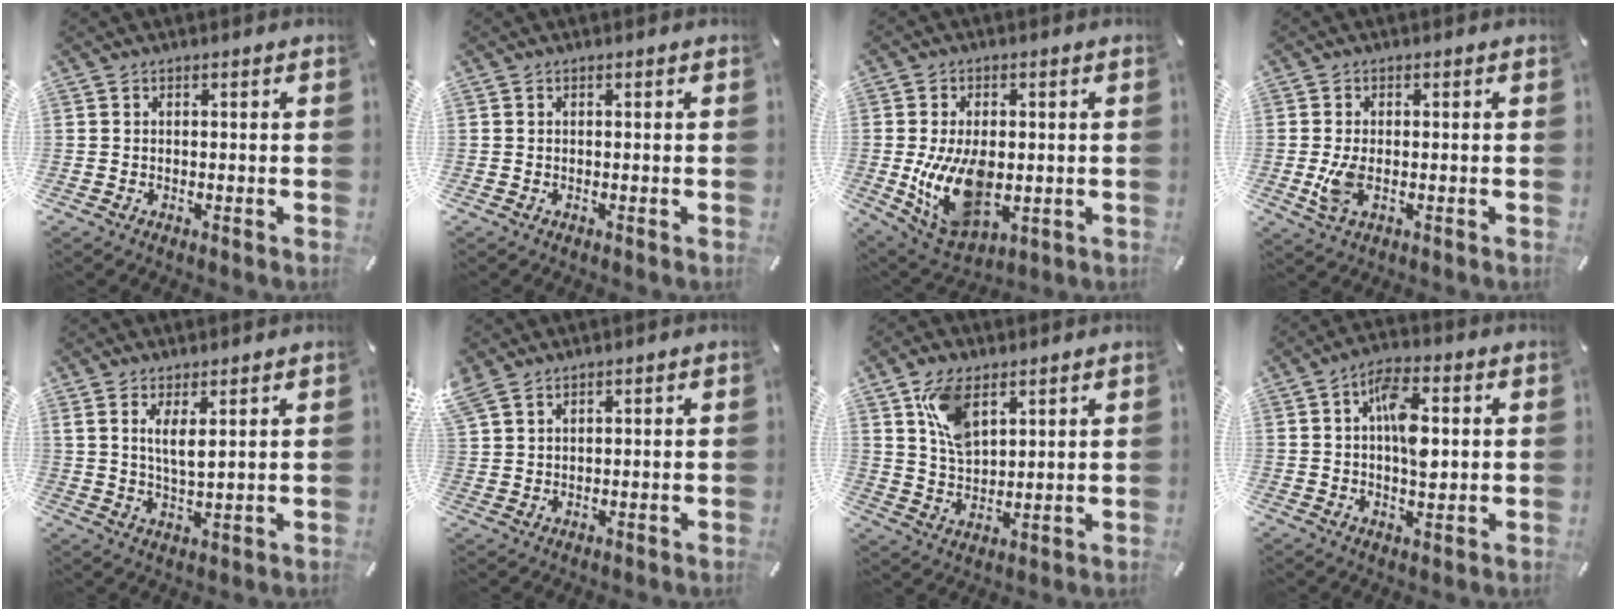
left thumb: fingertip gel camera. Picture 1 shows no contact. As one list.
[{"total": 0.0}, {"total": 14.1, "force": [-1.0, 8.8, 11.0], "torque": [-0.215, -0.015, -0.014]}, {"total": 5.2, "force": [-0.7, 2.8, 4.3], "torque": [-0.098, -0.009, -0.018]}, {"total": 5.1, "force": [2.8, 1.4, 4.0], "torque": [-0.071, -0.011, 0.047]}, {"total": 3.9, "force": [3.2, 1.9, 1.5], "torque": [-0.034, -0.005, 0.063]}, {"total": 9.8, "force": [5.5, 5.4, 6.1], "torque": [-0.122, -0.012, 0.101]}, {"total": 9.4, "force": [1.7, 4.7, 7.9], "torque": [-0.126, 0.000, 0.023]}]